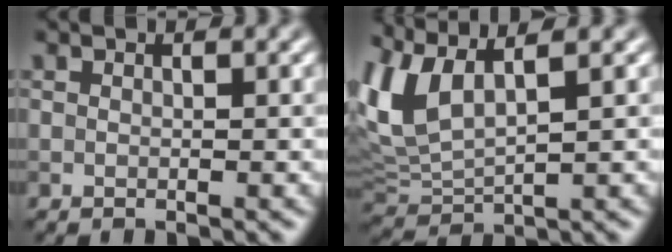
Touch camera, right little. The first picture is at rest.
{"total": 6.1, "force": [2.9, 2.4, 4.8], "torque": [-0.125, 0.010, 0.060]}